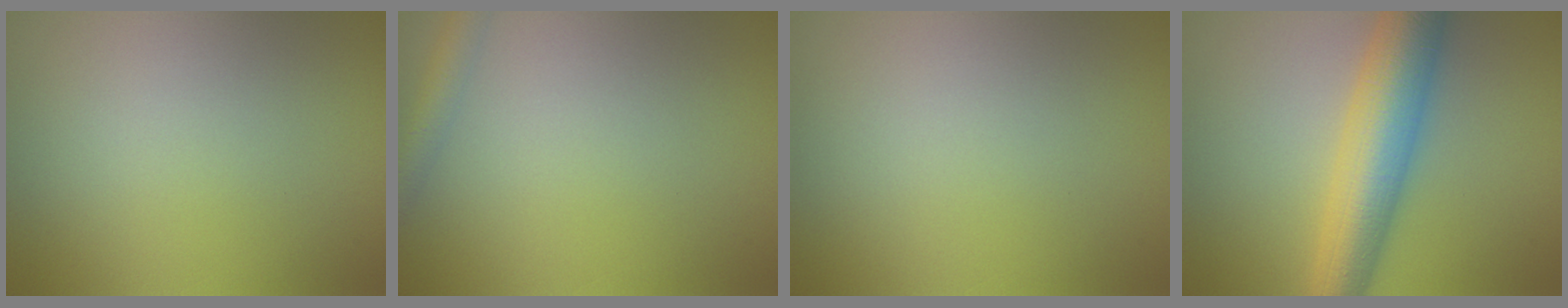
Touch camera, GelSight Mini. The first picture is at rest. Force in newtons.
{"total": 2.3, "press": 2.3, "slide": 0.1}
{"total": 0.0}
{"total": 8.1, "press": 8.1, "slide": 0.1}